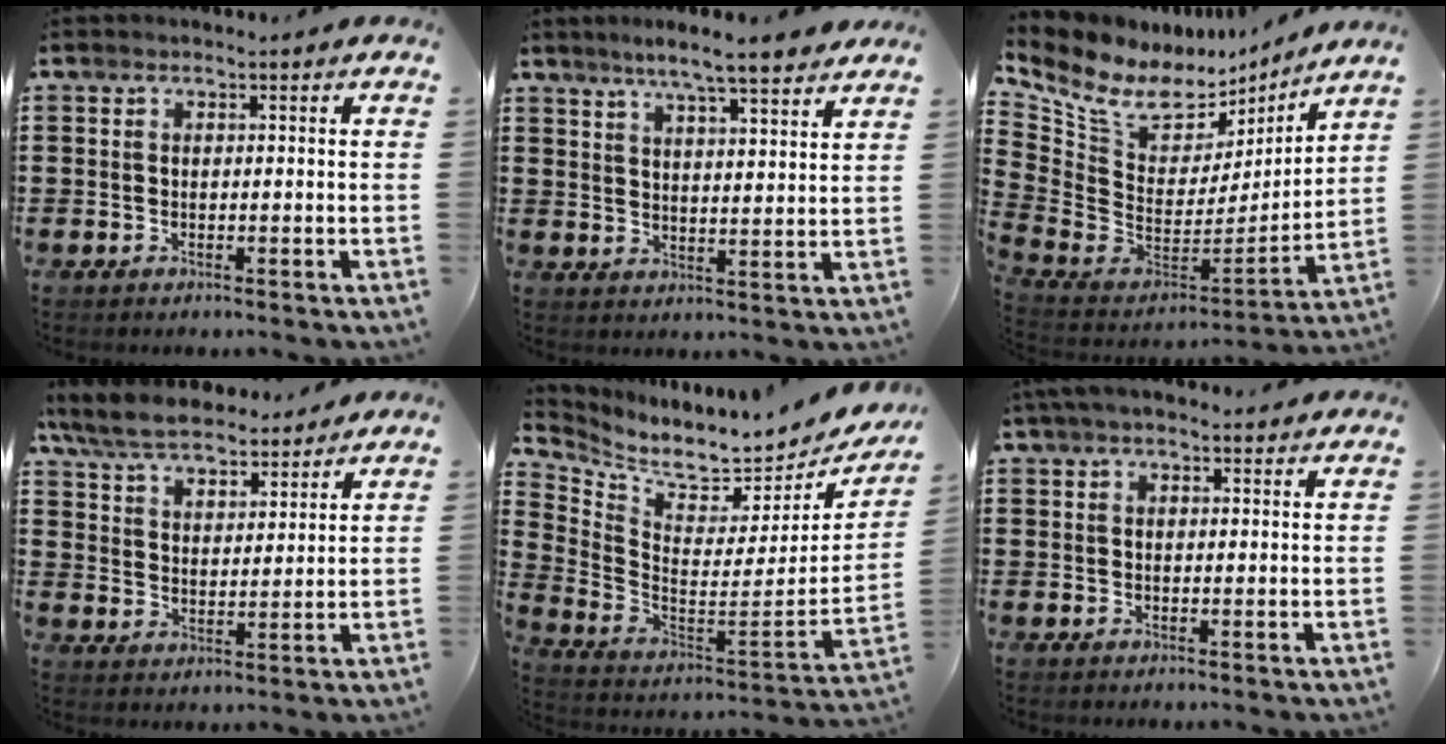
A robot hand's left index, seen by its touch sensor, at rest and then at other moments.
{"total": 6.0, "force": [5.2, 0.1, 2.9], "torque": [-0.073, -0.018, 0.091]}
{"total": 7.6, "force": [5.4, 4.4, 3.0], "torque": [-0.100, -0.044, 0.098]}
{"total": 7.0, "force": [6.4, 1.7, 2.0], "torque": [-0.067, -0.024, 0.117]}
{"total": 6.7, "force": [6.2, 0.8, 2.4], "torque": [-0.068, -0.073, 0.100]}
{"total": 2.6, "force": [2.1, 0.8, 1.4], "torque": [-0.032, 0.004, 0.040]}